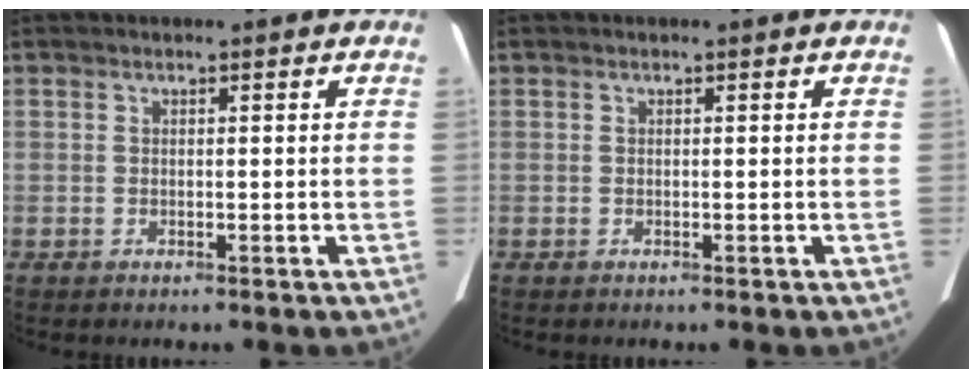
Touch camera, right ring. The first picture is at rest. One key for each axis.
{"total": 0.0}